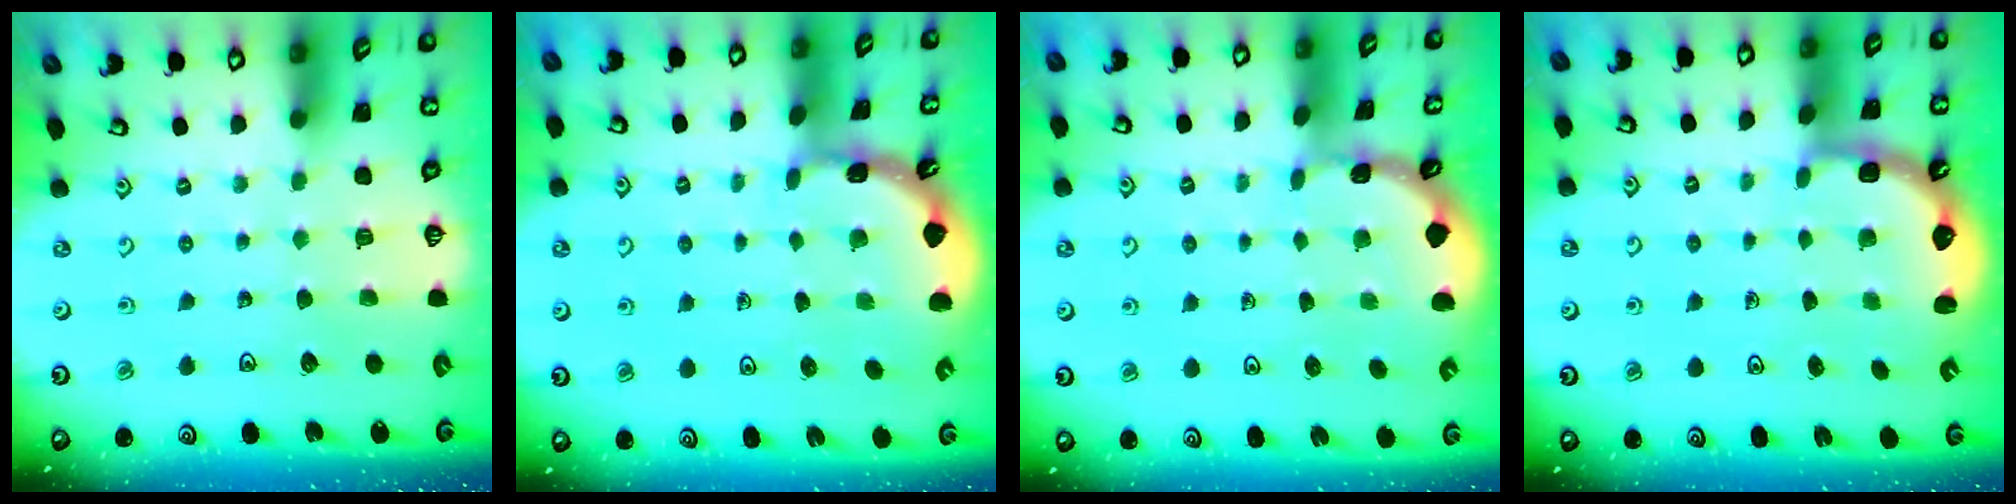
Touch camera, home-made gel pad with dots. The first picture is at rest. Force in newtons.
{"total": 1.7, "press": 1.6, "slide": 0.1}
{"total": 0.6, "press": 0.6, "slide": 0.2}
{"total": 2.5, "press": 2.2, "slide": 1.3}